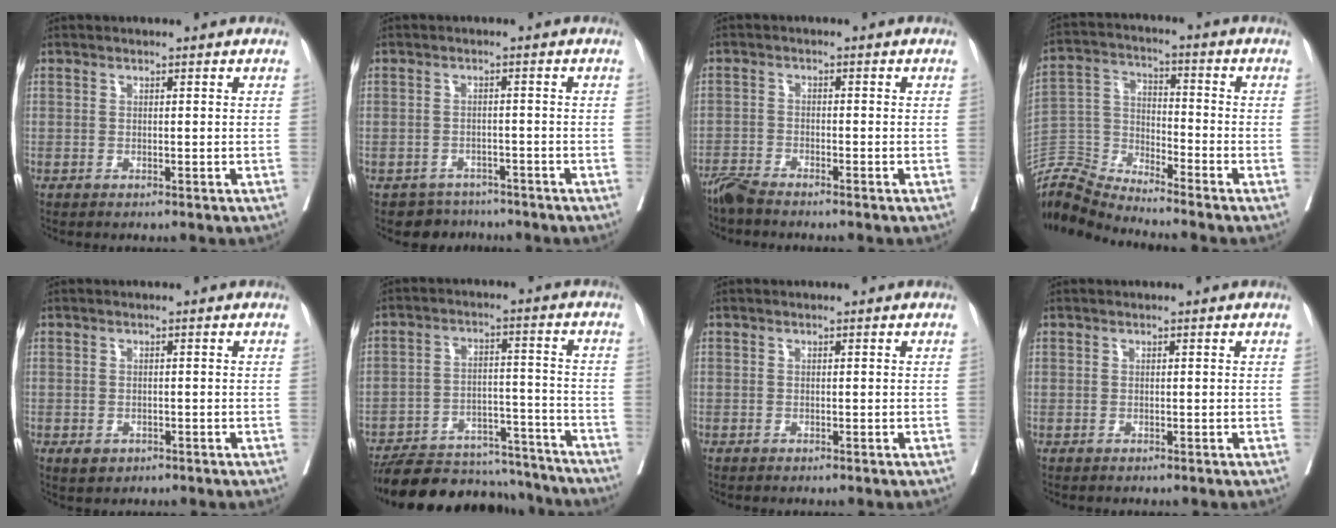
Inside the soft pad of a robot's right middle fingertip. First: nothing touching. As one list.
[{"total": 3.1, "force": [-2.6, 1.5, -0.7], "torque": [0.014, 0.007, -0.042]}, {"total": 3.1, "force": [-2.9, -0.1, 0.9], "torque": [-0.017, -0.011, -0.060]}, {"total": 9.1, "force": [-9.0, -0.9, -0.5], "torque": [0.003, 0.032, -0.179]}, {"total": 1.3, "force": [-0.4, 0.9, 0.9], "torque": [-0.014, -0.001, 0.003]}, {"total": 18.6, "force": [-17.1, 5.0, 5.2], "torque": [-0.096, 0.011, -0.246]}, {"total": 0.0}, {"total": 0.6, "force": [0.6, -0.2, 0.0], "torque": [0.009, 0.003, 0.006]}]